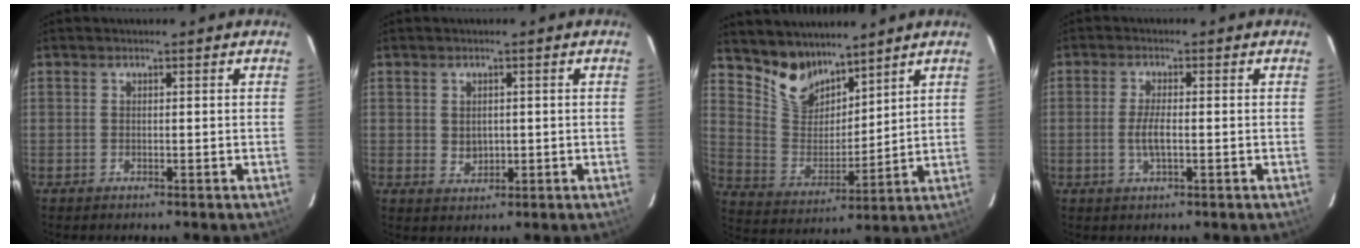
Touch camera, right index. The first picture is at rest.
{"total": 3.0, "force": [0.2, 2.5, 1.7], "torque": [-0.027, 0.000, 0.009]}
{"total": 10.4, "force": [8.5, 5.4, 2.5], "torque": [-0.055, 0.004, 0.173]}
{"total": 3.9, "force": [-0.7, 1.0, 3.7], "torque": [-0.073, -0.003, -0.012]}